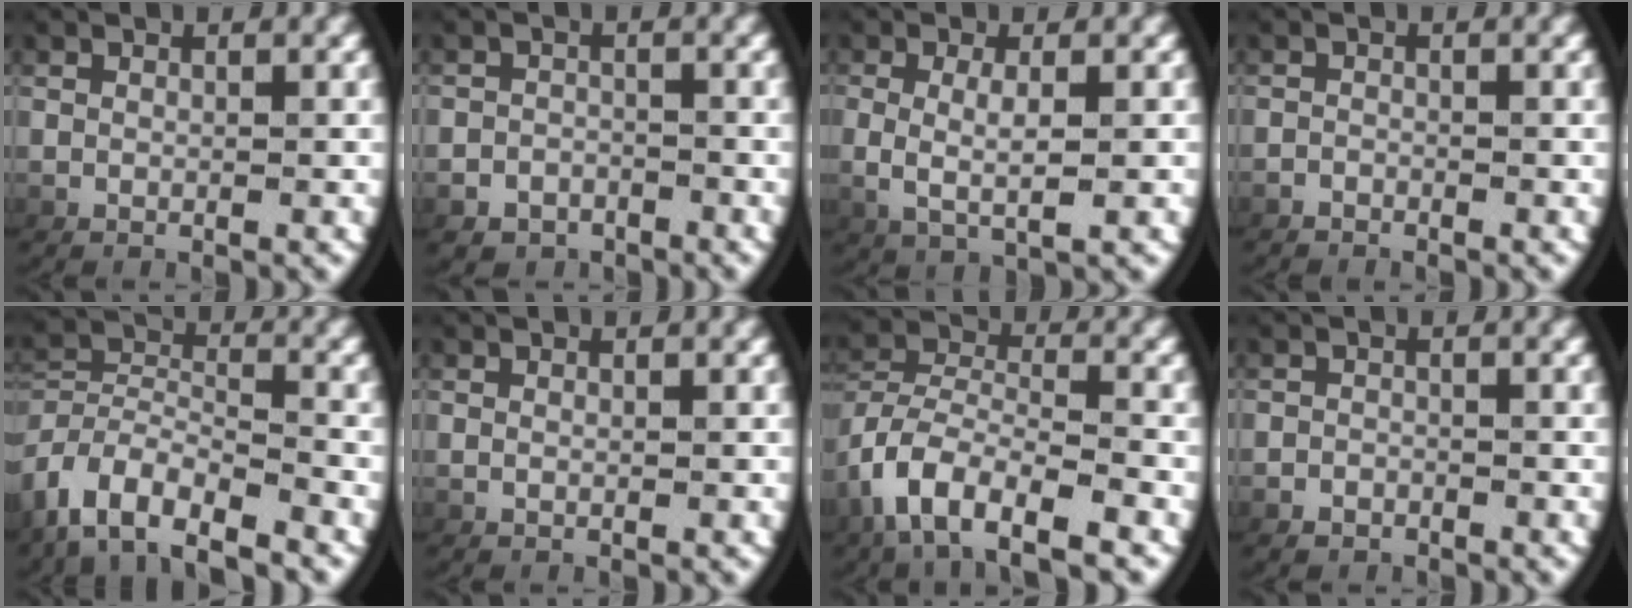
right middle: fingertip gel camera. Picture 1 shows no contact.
{"total": 3.3, "force": [-2.5, 2.2, 0.0], "torque": [0.006, -0.009, -0.042]}
{"total": 3.8, "force": [0.3, 1.7, 3.4], "torque": [-0.078, -0.007, 0.018]}
{"total": 1.2, "force": [-1.1, -0.2, -0.3], "torque": [0.003, -0.006, -0.018]}
{"total": 6.2, "force": [-3.7, 4.3, 2.4], "torque": [-0.084, -0.030, -0.066]}
{"total": 0.0}
{"total": 4.3, "force": [-2.7, 1.7, 2.9], "torque": [-0.072, -0.014, -0.040]}
{"total": 1.1, "force": [-1.0, 0.4, -0.2], "torque": [0.001, -0.006, -0.015]}